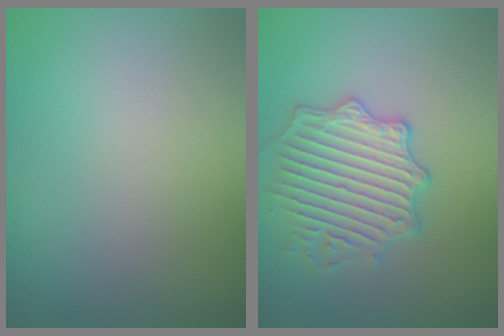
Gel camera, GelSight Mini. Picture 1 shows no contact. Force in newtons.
{"total": 3.9, "press": 3.8, "slide": 0.8}